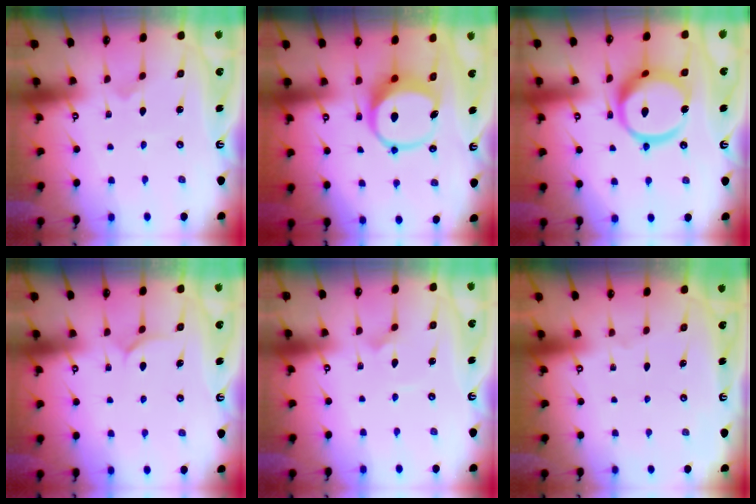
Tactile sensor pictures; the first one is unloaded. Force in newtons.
{"total": 8.9, "press": 8.7, "slide": 1.6}
{"total": 17.9, "press": 17.8, "slide": 1.9}
{"total": 4.4, "press": 4.4, "slide": 0.3}
{"total": 2.8, "press": 2.8, "slide": 0.2}
{"total": 0.0}